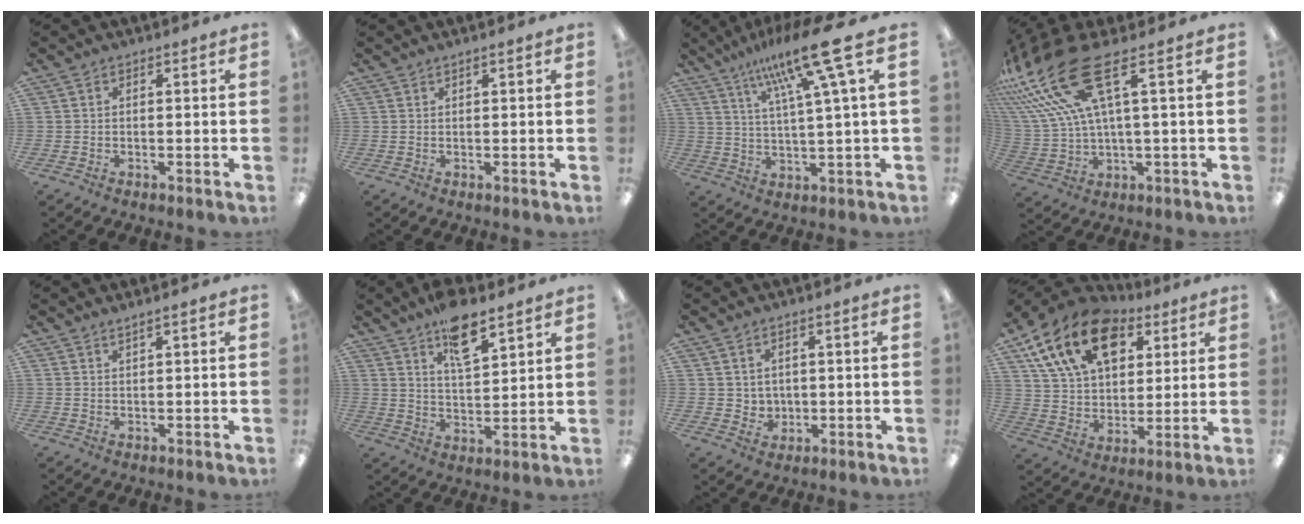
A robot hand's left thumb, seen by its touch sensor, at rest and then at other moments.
{"total": 0.9, "force": [0.5, 0.0, 0.7], "torque": [-0.013, -0.001, 0.010]}
{"total": 15.9, "force": [8.8, 1.1, 13.2], "torque": [-0.236, -0.035, 0.132]}
{"total": 19.3, "force": [9.7, 6.4, 15.5], "torque": [-0.328, -0.047, 0.163]}
{"total": 1.4, "force": [1.1, -0.1, 0.8], "torque": [-0.016, -0.002, 0.020]}
{"total": 10.1, "force": [7.2, 3.4, 6.2], "torque": [-0.092, -0.037, 0.122]}
{"total": 3.3, "force": [1.8, 2.6, 0.8], "torque": [-0.017, -0.004, 0.032]}
{"total": 19.2, "force": [10.3, 12.0, 10.9], "torque": [-0.188, -0.031, 0.188]}